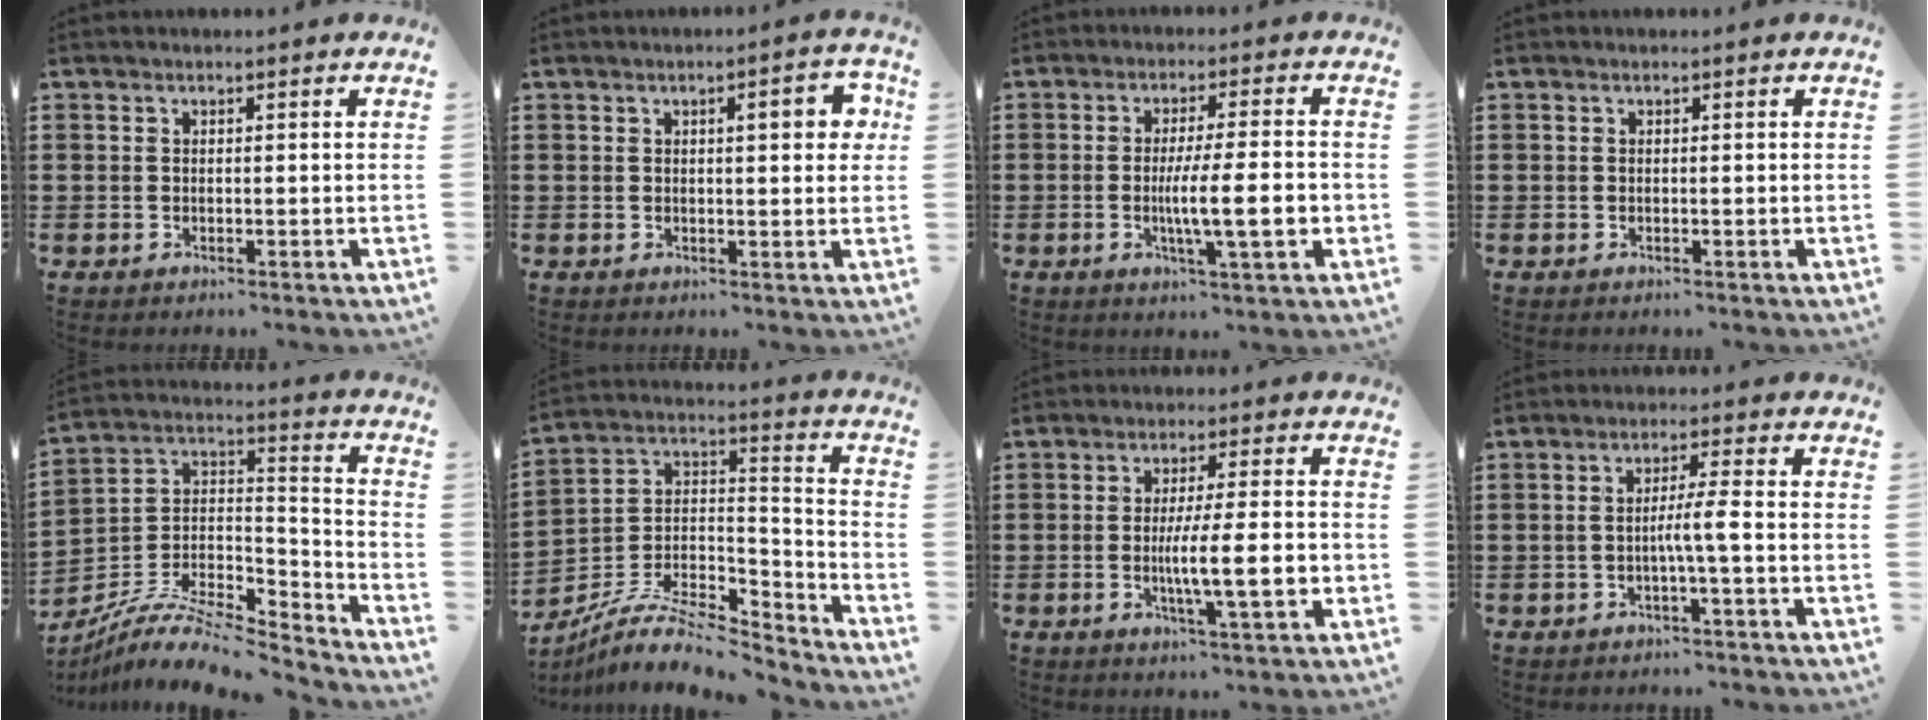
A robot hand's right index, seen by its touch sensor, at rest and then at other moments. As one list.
[{"total": 4.9, "force": [1.3, 1.4, 4.5], "torque": [-0.063, 0.000, 0.013]}, {"total": 9.8, "force": [-1.7, 1.5, 9.5], "torque": [-0.156, -0.009, -0.030]}, {"total": 0.0}, {"total": 9.8, "force": [-7.9, 3.2, 4.7], "torque": [-0.098, 0.011, -0.159]}, {"total": 10.0, "force": [-8.0, 3.6, 4.8], "torque": [-0.096, 0.015, -0.158]}, {"total": 9.3, "force": [-1.7, 1.4, 9.1], "torque": [-0.149, -0.010, -0.030]}, {"total": 3.7, "force": [-0.9, -0.3, 3.6], "torque": [-0.066, -0.005, -0.021]}]